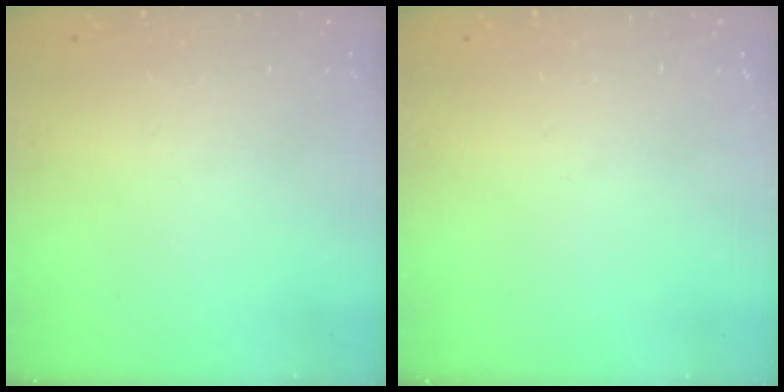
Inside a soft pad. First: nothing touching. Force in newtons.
{"total": 0.0}